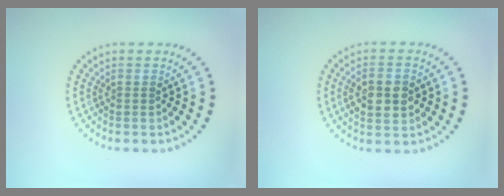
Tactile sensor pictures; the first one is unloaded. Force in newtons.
{"total": 3.8, "press": 3.8, "slide": 0.2}